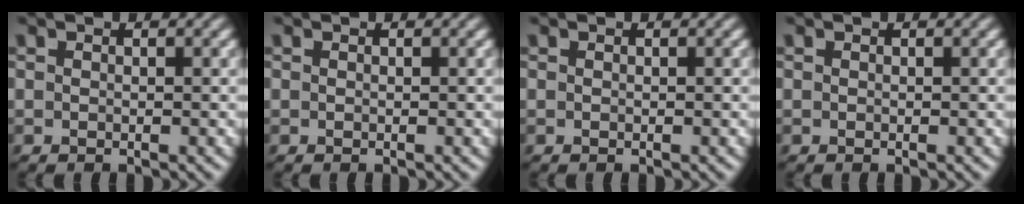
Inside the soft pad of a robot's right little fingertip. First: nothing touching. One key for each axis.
{"total": 0.0}
{"total": 0.0}
{"total": 0.0}